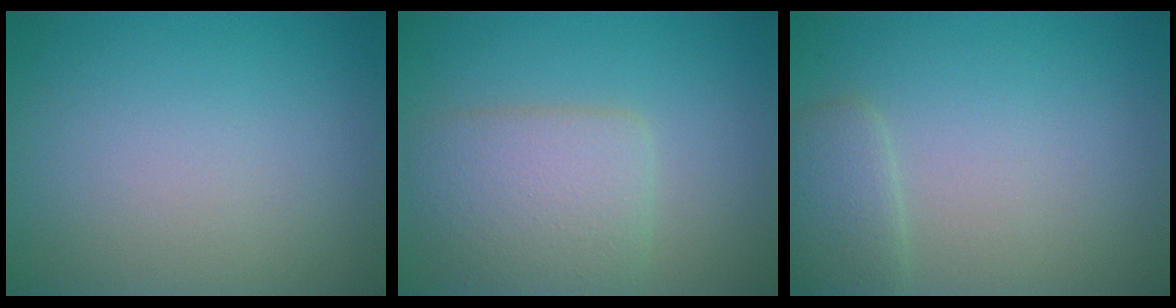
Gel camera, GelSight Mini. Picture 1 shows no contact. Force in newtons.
{"total": 4.7, "press": 4.7, "slide": 0.1}
{"total": 2.1, "press": 2.1, "slide": 0.1}